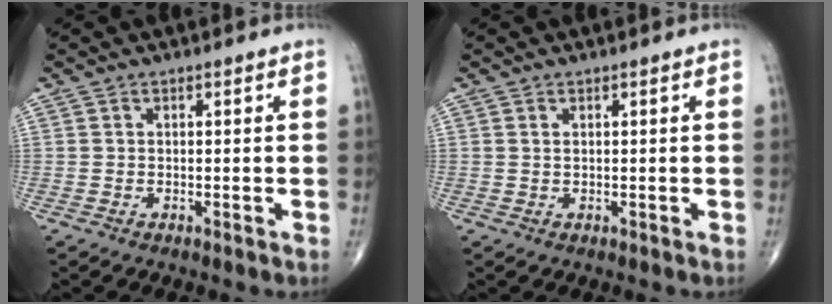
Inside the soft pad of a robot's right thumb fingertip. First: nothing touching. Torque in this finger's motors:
{"motor_torque": [-0.27, 0.01, -0.02, -0.08, 0.00]}